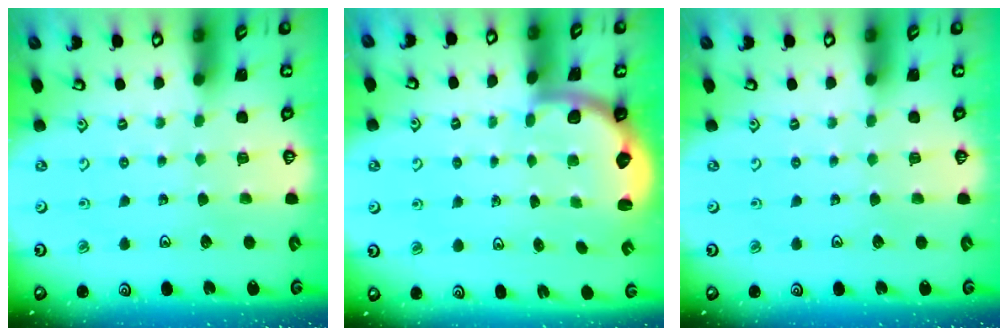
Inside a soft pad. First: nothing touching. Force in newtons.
{"total": 2.2, "press": 2.0, "slide": 0.8}
{"total": 0.0}